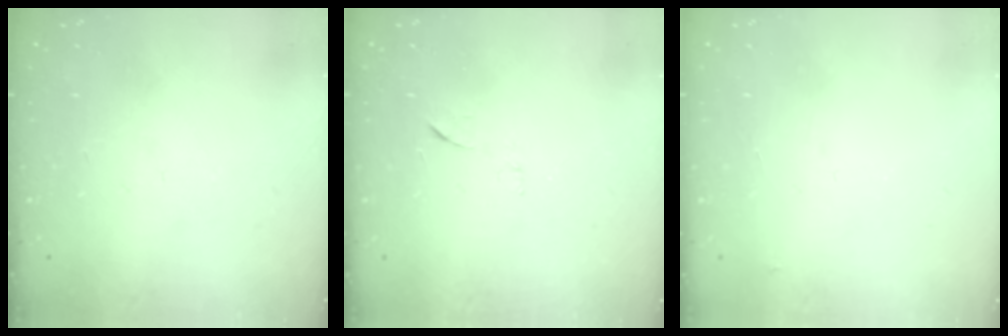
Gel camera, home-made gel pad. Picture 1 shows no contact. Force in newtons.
{"total": 6.5, "press": 6.5, "slide": 0.5}
{"total": 2.8, "press": 2.8, "slide": 0.4}